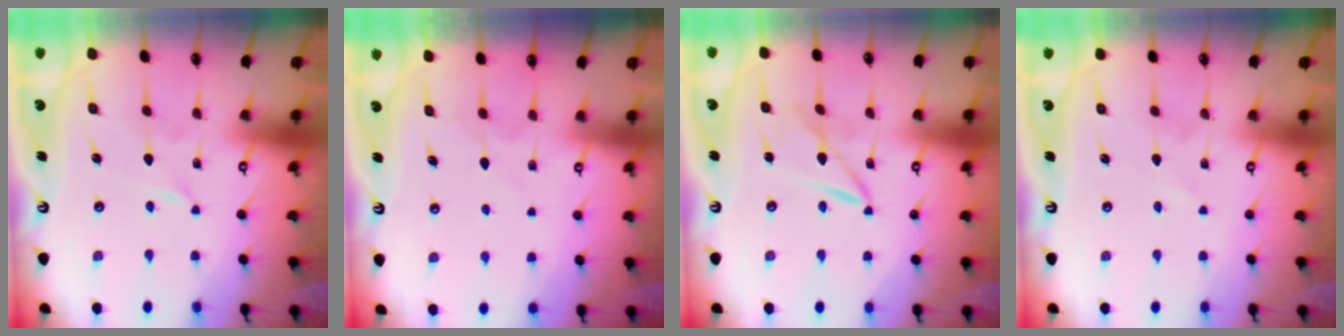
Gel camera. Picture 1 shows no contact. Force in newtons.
{"total": 5.6, "press": 5.5, "slide": 0.7}
{"total": 4.2, "press": 4.2, "slide": 0.4}
{"total": 0.0}